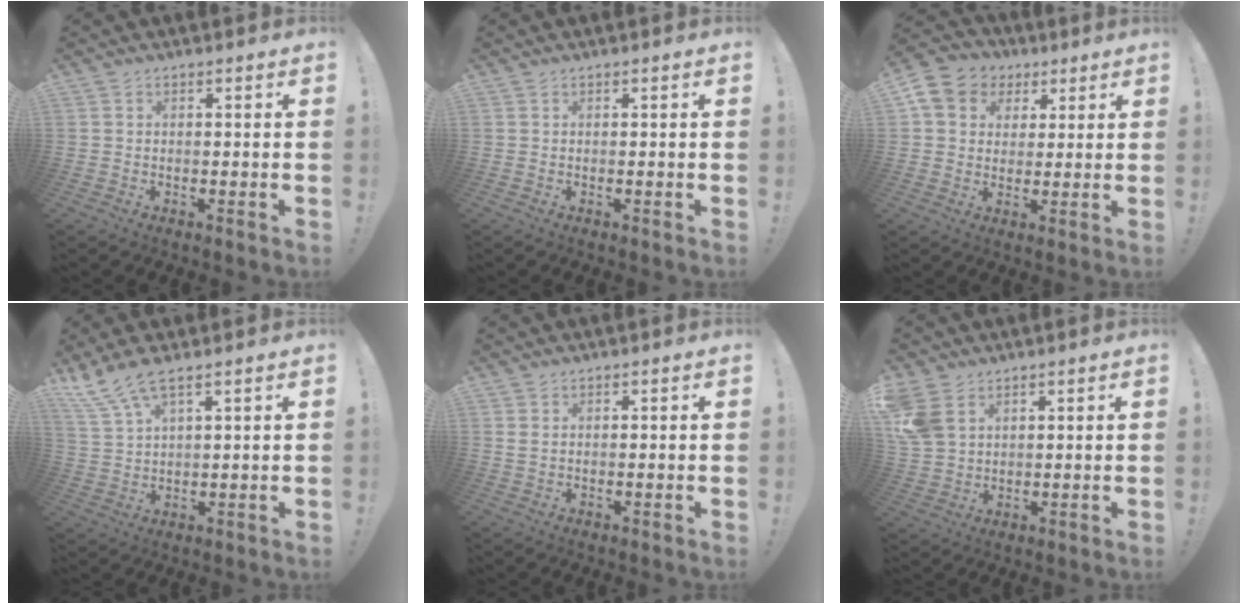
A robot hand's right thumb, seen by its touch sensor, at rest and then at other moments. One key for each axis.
{"total": 0.0}
{"total": 9.8, "fx": 3.4, "fy": 8.4, "fz": 3.7, "tx": -0.058, "ty": -0.008, "tz": 0.072}
{"total": 7.4, "fx": 5.7, "fy": 1.4, "fz": 4.5, "tx": -0.101, "ty": -0.025, "tz": 0.110}
{"total": 1.5, "fx": 0.9, "fy": 0.8, "fz": 1.0, "tx": -0.014, "ty": -0.001, "tz": 0.016}
{"total": 8.8, "fx": 4.2, "fy": 6.2, "fz": 4.6, "tx": -0.106, "ty": -0.010, "tz": 0.086}